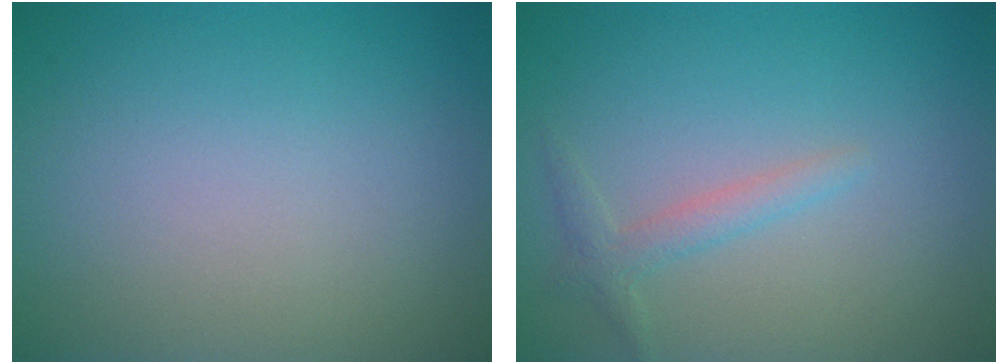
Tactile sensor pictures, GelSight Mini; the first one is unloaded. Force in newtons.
{"total": 1.6, "press": 1.6, "slide": 0.1}